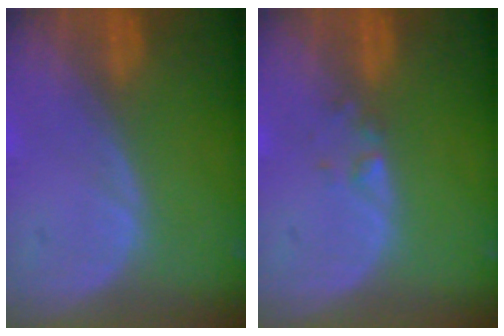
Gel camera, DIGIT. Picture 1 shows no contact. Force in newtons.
{"total": 1.2, "press": 1.2, "slide": 0.1}